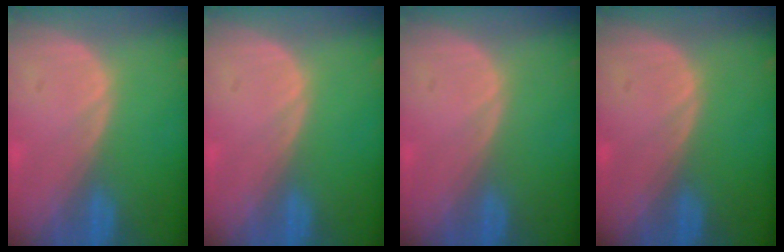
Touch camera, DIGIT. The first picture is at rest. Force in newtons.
{"total": 0.0}
{"total": 0.0}
{"total": 0.0}